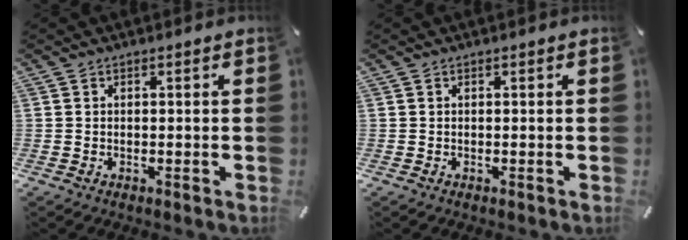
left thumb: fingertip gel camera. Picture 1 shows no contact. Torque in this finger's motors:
{"motor_torque": [-0.10, -0.17, 0.06, 0.05, 0.00]}